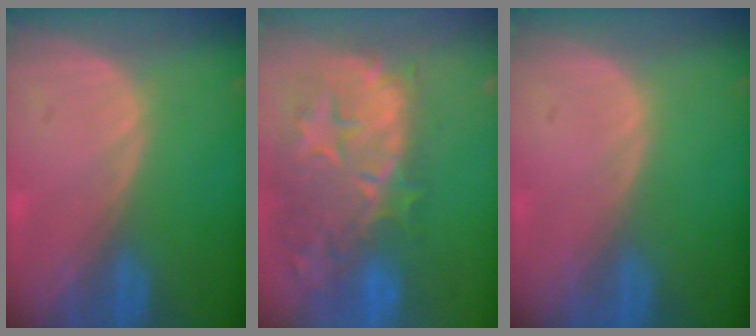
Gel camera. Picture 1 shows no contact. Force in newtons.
{"total": 14.2, "press": 12.0, "slide": 7.6}
{"total": 0.0}